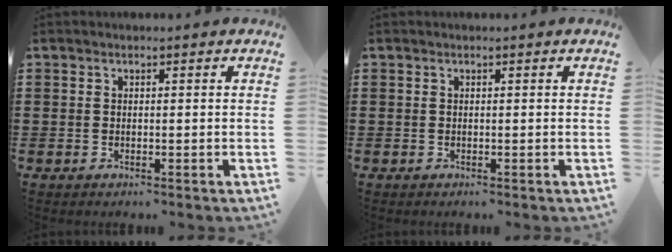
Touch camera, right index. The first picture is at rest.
{"total": 0.0}